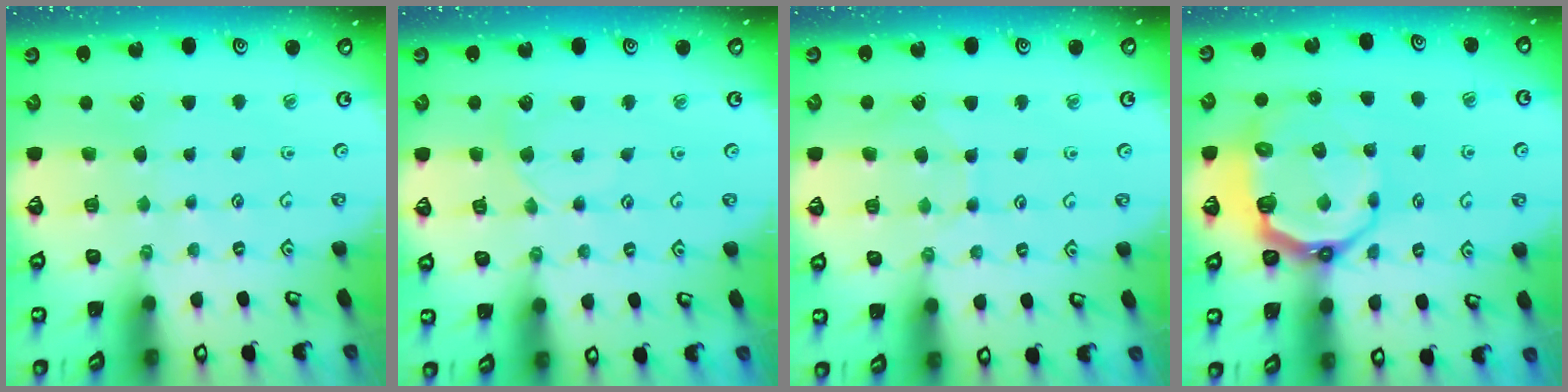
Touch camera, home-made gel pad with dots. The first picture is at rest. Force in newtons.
{"total": 3.2, "press": 3.2, "slide": 0.4}
{"total": 6.1, "press": 6.1, "slide": 0.6}
{"total": 9.6, "press": 8.5, "slide": 4.4}